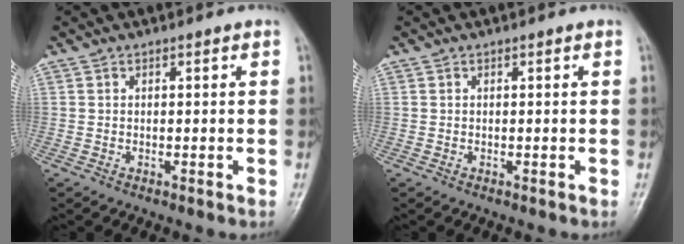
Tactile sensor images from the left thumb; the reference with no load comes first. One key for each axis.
{"total": 0.0}